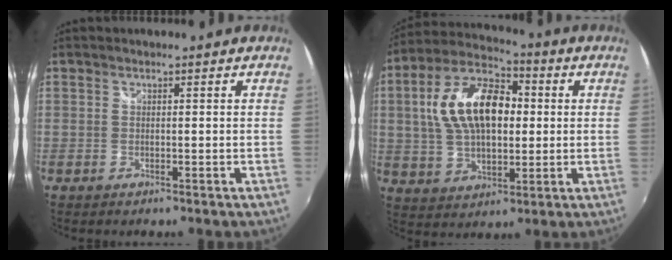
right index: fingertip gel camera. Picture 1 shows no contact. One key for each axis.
{"total": 16.9, "fx": 2.3, "fy": 9.4, "fz": 13.9, "tx": -0.270, "ty": 0.026, "tz": 0.039}